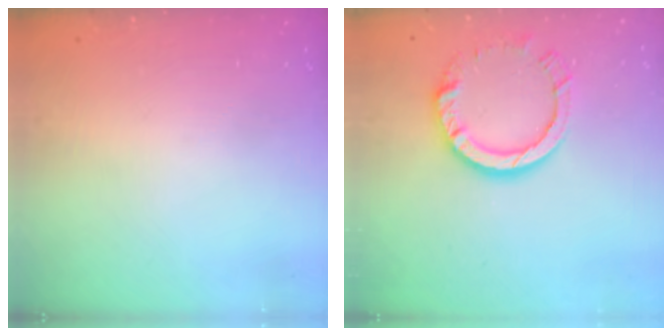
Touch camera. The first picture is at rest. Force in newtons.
{"total": 10.8, "press": 10.7, "slide": 1.0}